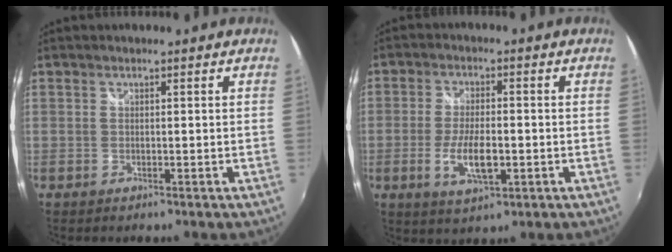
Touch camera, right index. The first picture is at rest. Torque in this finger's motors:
{"motor_torque": [1.14, -0.53, 0.74, 0.11]}